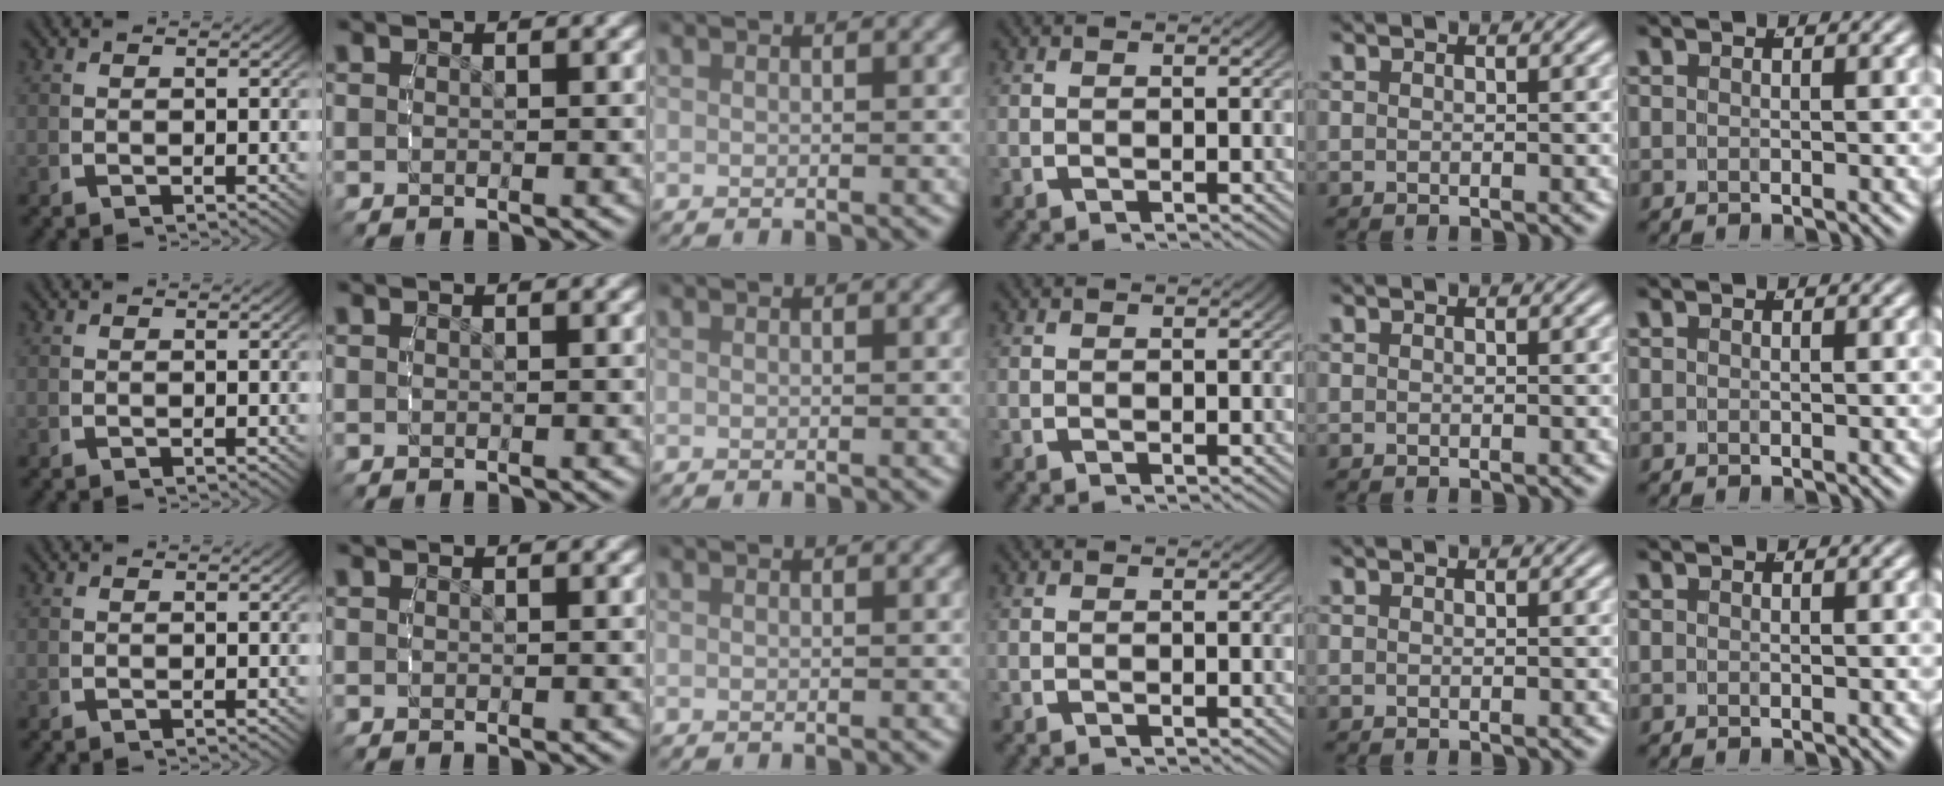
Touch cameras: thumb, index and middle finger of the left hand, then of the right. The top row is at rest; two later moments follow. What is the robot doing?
{"motion": "reach", "object": "pen bag"}